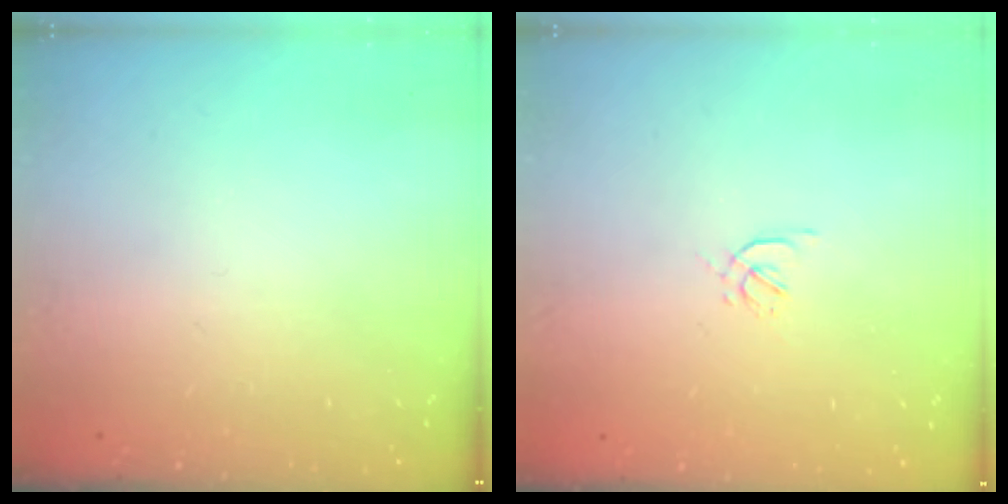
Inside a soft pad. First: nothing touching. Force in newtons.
{"total": 1.6, "press": 1.6, "slide": 0.4}